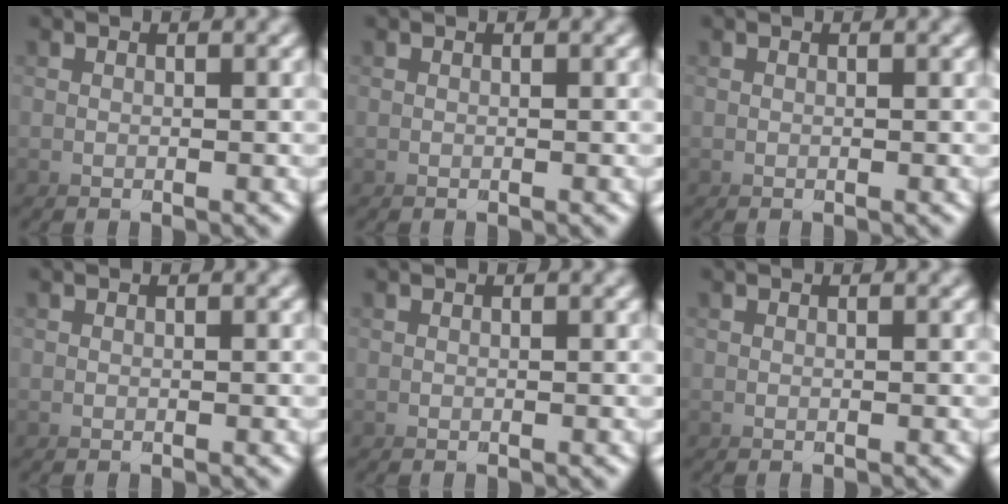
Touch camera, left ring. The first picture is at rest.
{"total": 0.0}
{"total": 0.0}
{"total": 0.0}
{"total": 0.0}
{"total": 0.0}